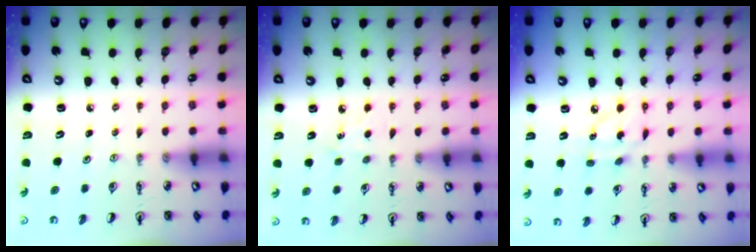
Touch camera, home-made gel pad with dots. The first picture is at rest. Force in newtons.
{"total": 3.5, "press": 3.5, "slide": 0.4}
{"total": 6.6, "press": 6.6, "slide": 0.0}